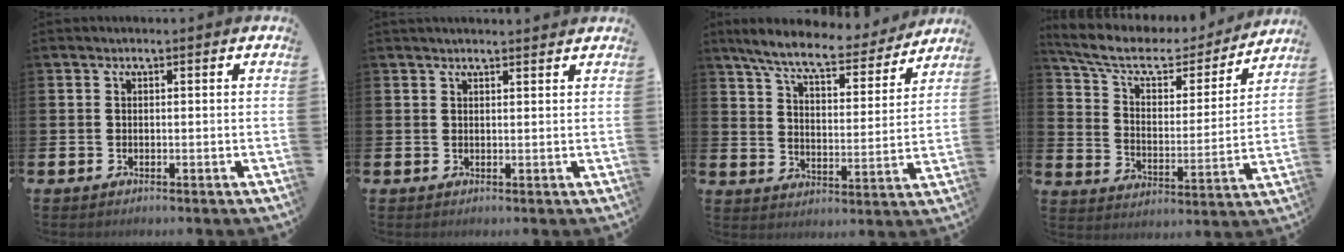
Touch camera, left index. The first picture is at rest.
{"total": 1.5, "force": [1.5, 0.0, 0.2], "torque": [0.006, -0.007, 0.024]}
{"total": 8.4, "force": [7.6, 1.2, 3.4], "torque": [-0.097, -0.041, 0.131]}
{"total": 9.3, "force": [7.7, 3.5, 3.8], "torque": [-0.111, -0.046, 0.129]}